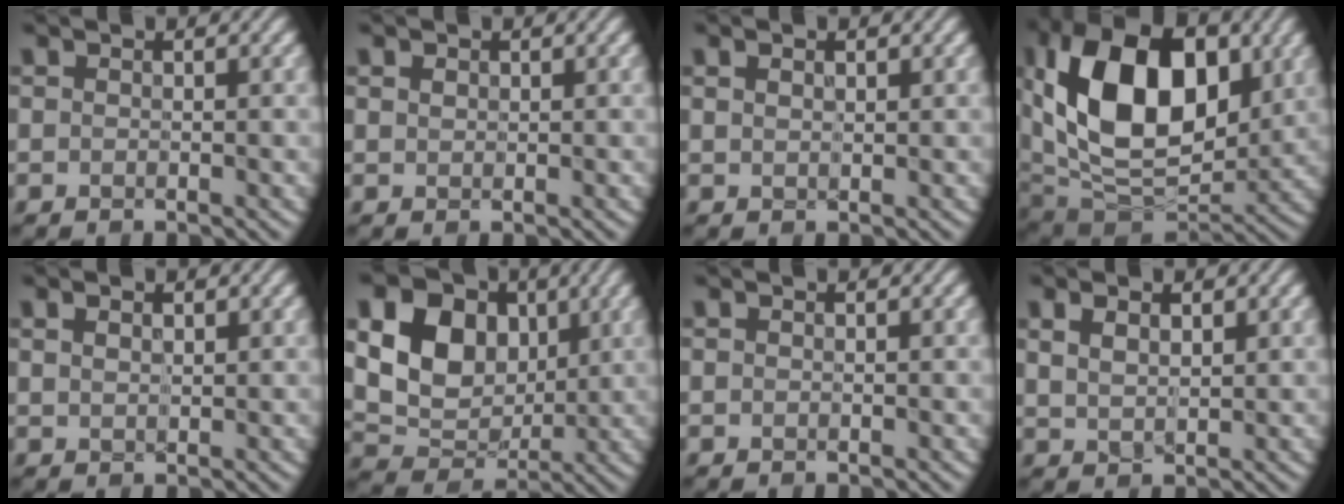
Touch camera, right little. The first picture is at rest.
{"total": 0.8, "force": [0.3, 0.6, 0.3], "torque": [-0.011, -0.002, 0.013]}
{"total": 0.9, "force": [0.4, 0.5, 0.7], "torque": [-0.011, 0.001, 0.009]}
{"total": 14.8, "force": [2.5, 9.6, 11.0], "torque": [-0.184, 0.003, 0.041]}
{"total": 1.2, "force": [0.5, 0.7, 0.9], "torque": [-0.018, 0.001, 0.012]}
{"total": 10.7, "force": [2.2, 7.9, 6.8], "torque": [-0.139, 0.008, 0.028]}
{"total": 0.0}
{"total": 2.3, "force": [0.8, 1.3, 1.8], "torque": [-0.040, -0.004, 0.019]}